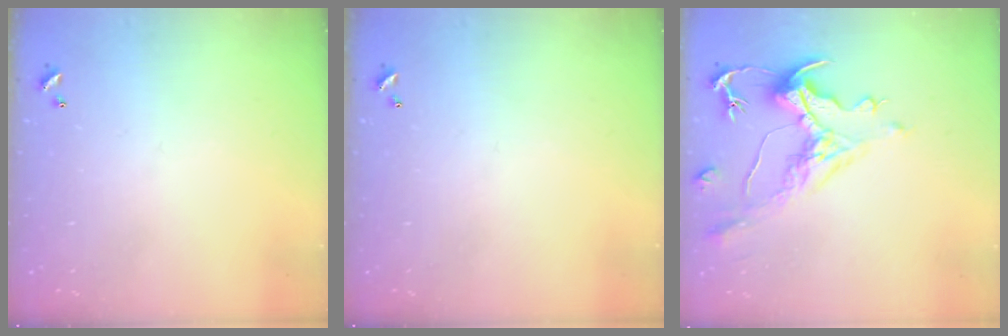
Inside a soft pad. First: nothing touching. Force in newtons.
{"total": 0.0}
{"total": 1.4, "press": 0.2, "slide": 1.4}